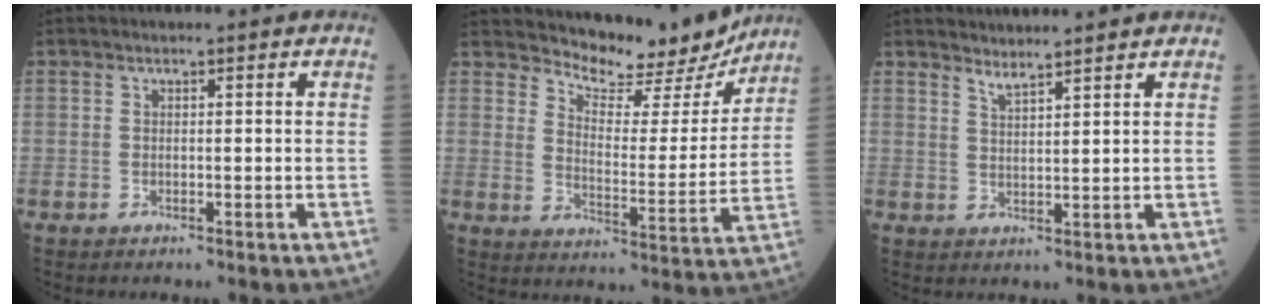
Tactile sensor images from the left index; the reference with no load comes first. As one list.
[{"total": 12.3, "force": [11.7, 2.7, 2.4], "torque": [-0.041, -0.029, 0.165]}, {"total": 3.3, "force": [3.2, -0.3, 0.8], "torque": [-0.019, 0.003, 0.052]}]